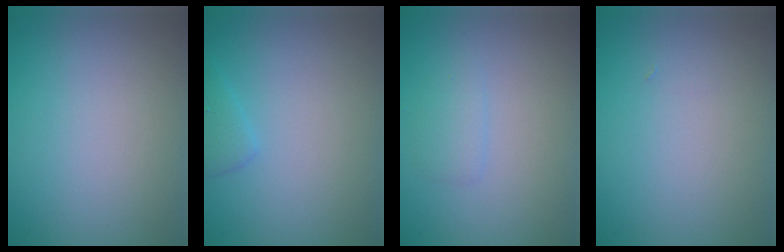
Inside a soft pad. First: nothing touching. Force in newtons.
{"total": 1.4, "press": 1.4, "slide": 0.1}
{"total": 1.2, "press": 1.2, "slide": 0.0}
{"total": 0.0}